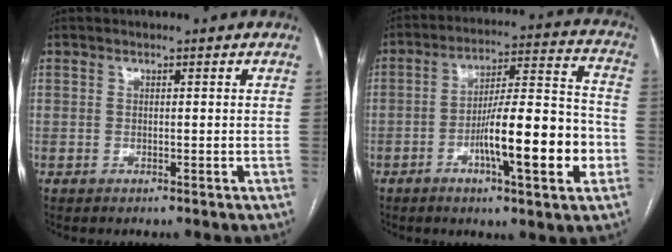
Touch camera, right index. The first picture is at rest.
{"total": 15.8, "force": [-4.8, 2.0, 14.9], "torque": [-0.238, 0.008, -0.074]}